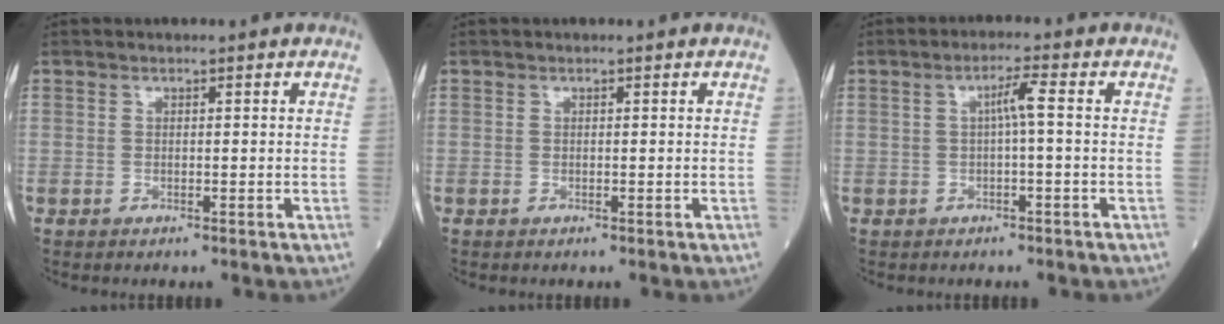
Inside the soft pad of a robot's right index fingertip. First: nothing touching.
{"total": 0.0}
{"total": 2.9, "force": [0.1, 0.0, 2.9], "torque": [-0.050, 0.007, 0.003]}